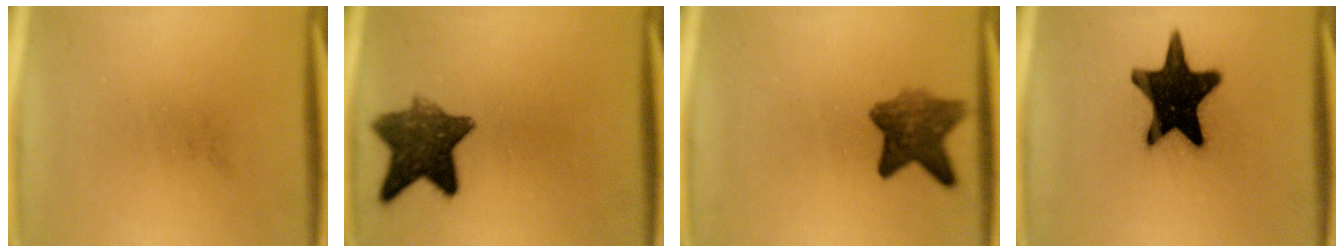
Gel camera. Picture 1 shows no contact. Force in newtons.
{"total": 9.3}
{"total": 6.9}
{"total": 19.5}